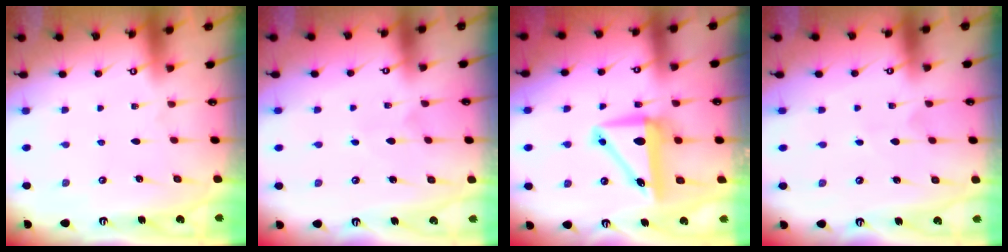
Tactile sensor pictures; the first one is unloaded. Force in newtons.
{"total": 3.8, "press": 3.8, "slide": 0.3}
{"total": 9.3, "press": 9.1, "slide": 1.8}
{"total": 2.2, "press": 2.2, "slide": 0.2}